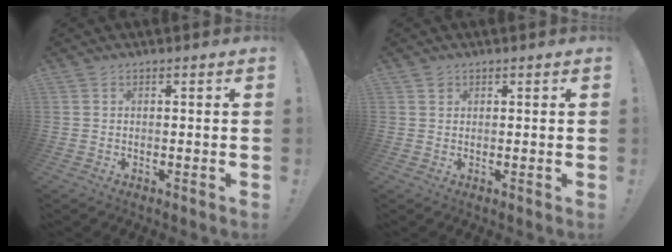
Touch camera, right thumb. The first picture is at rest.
{"total": 1.2, "force": [0.8, 0.9, 0.1], "torque": [0.000, -0.002, 0.015]}